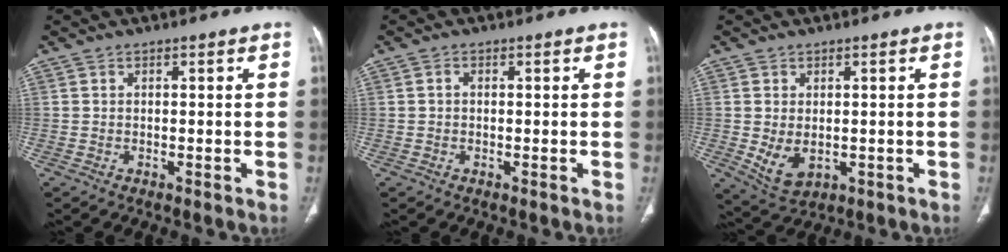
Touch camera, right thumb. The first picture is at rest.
{"total": 0.8, "force": [0.0, 0.7, 0.5], "torque": [-0.007, 0.002, -0.001]}
{"total": 5.8, "force": [-0.6, 3.8, 4.3], "torque": [-0.076, -0.011, 0.007]}